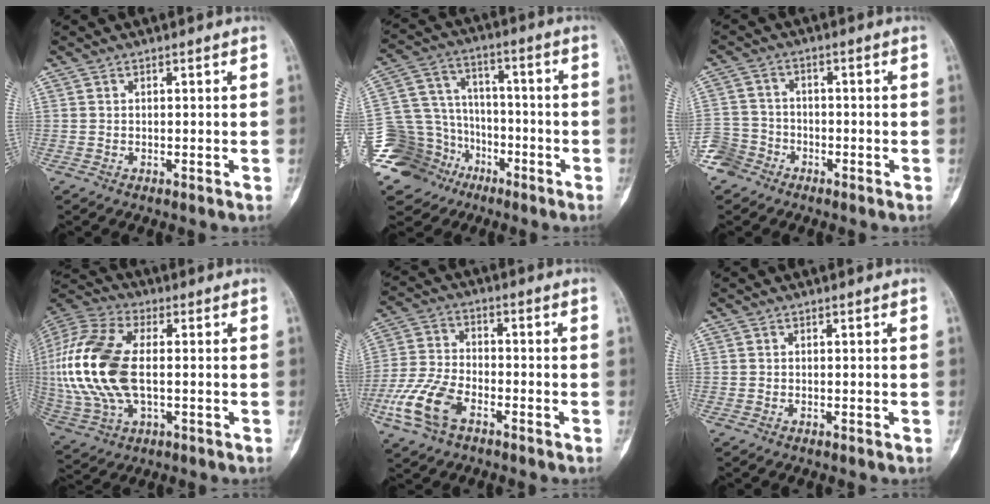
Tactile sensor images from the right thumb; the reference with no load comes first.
{"total": 19.2, "force": [-9.4, 15.4, 6.6], "torque": [-0.122, 0.086, -0.156]}
{"total": 6.0, "force": [-4.1, 4.4, 0.3], "torque": [0.018, 0.027, -0.088]}
{"total": 21.0, "force": [0.0, 11.4, 17.7], "torque": [-0.403, 0.006, 0.002]}
{"total": 11.1, "force": [-5.4, 6.1, 7.6], "torque": [-0.167, 0.019, -0.108]}
{"total": 0.0}